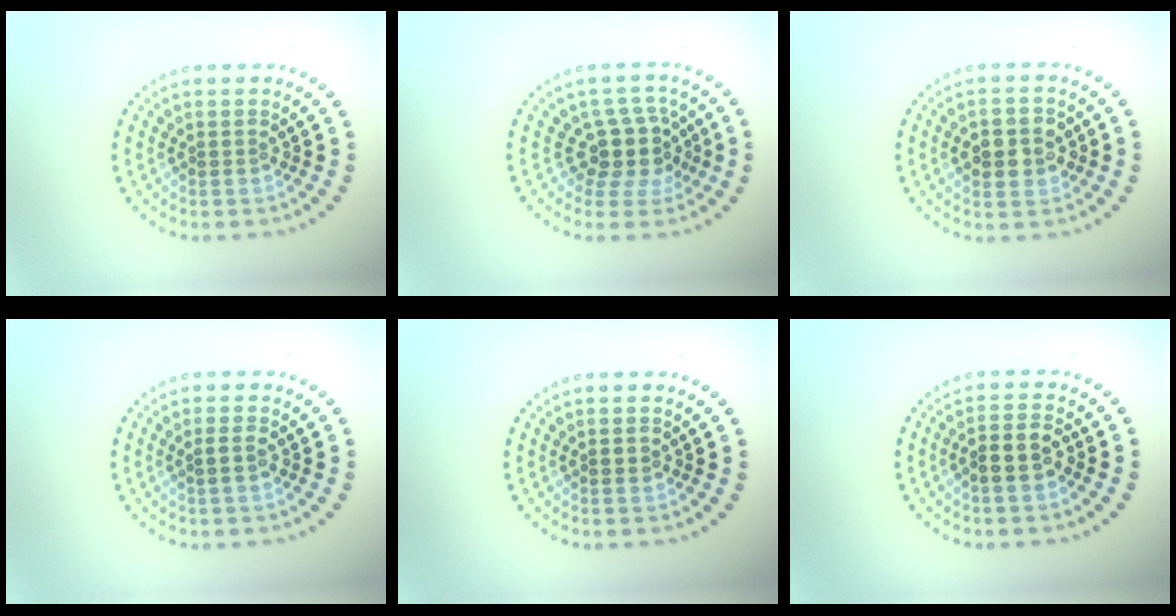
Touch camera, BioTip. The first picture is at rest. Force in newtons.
{"total": 3.7, "press": 2.9, "slide": 2.3}
{"total": 3.4, "press": 3.4, "slide": 0.5}
{"total": 0.8, "press": 0.8, "slide": 0.2}
{"total": 1.0, "press": 1.0, "slide": 0.1}
{"total": 2.7, "press": 2.5, "slide": 1.1}